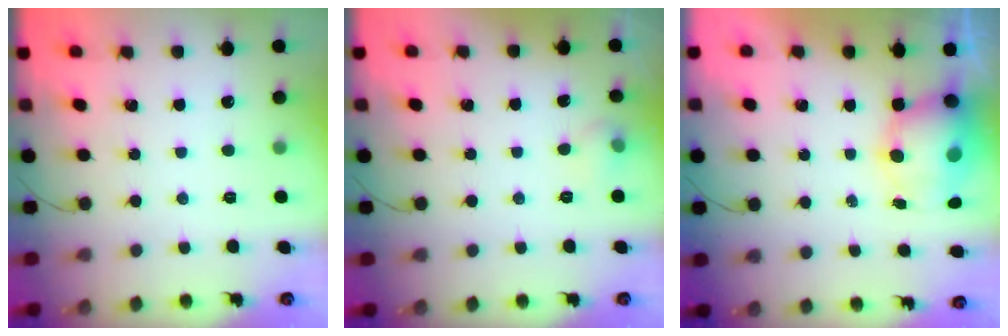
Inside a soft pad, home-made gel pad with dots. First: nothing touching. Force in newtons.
{"total": 8.6, "press": 5.1, "slide": 7.0}
{"total": 11.0, "press": 10.9, "slide": 0.9}